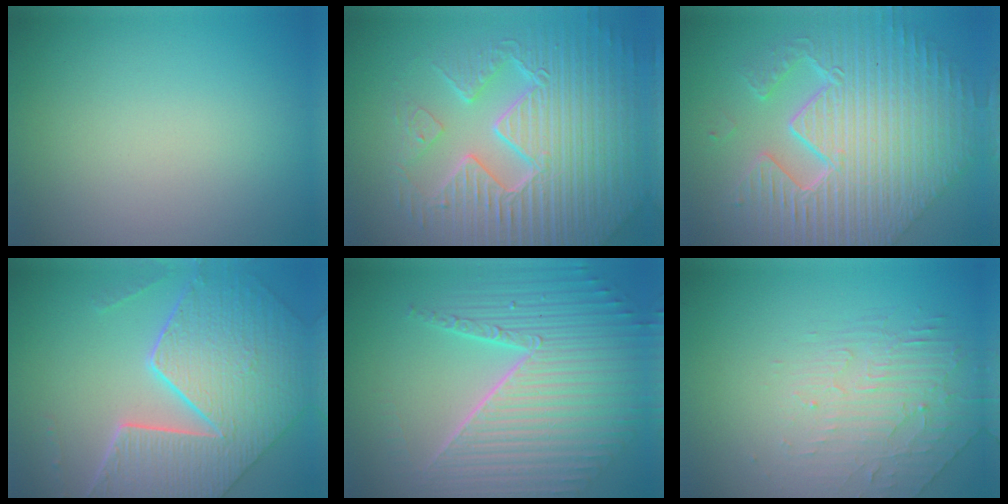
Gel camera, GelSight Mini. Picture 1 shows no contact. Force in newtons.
{"total": 10.5, "press": 7.0, "slide": 7.8}
{"total": 12.5, "press": 8.2, "slide": 9.5}
{"total": 9.6, "press": 7.1, "slide": 6.5}
{"total": 10.2, "press": 6.6, "slide": 7.8}
{"total": 2.2, "press": 1.5, "slide": 1.7}